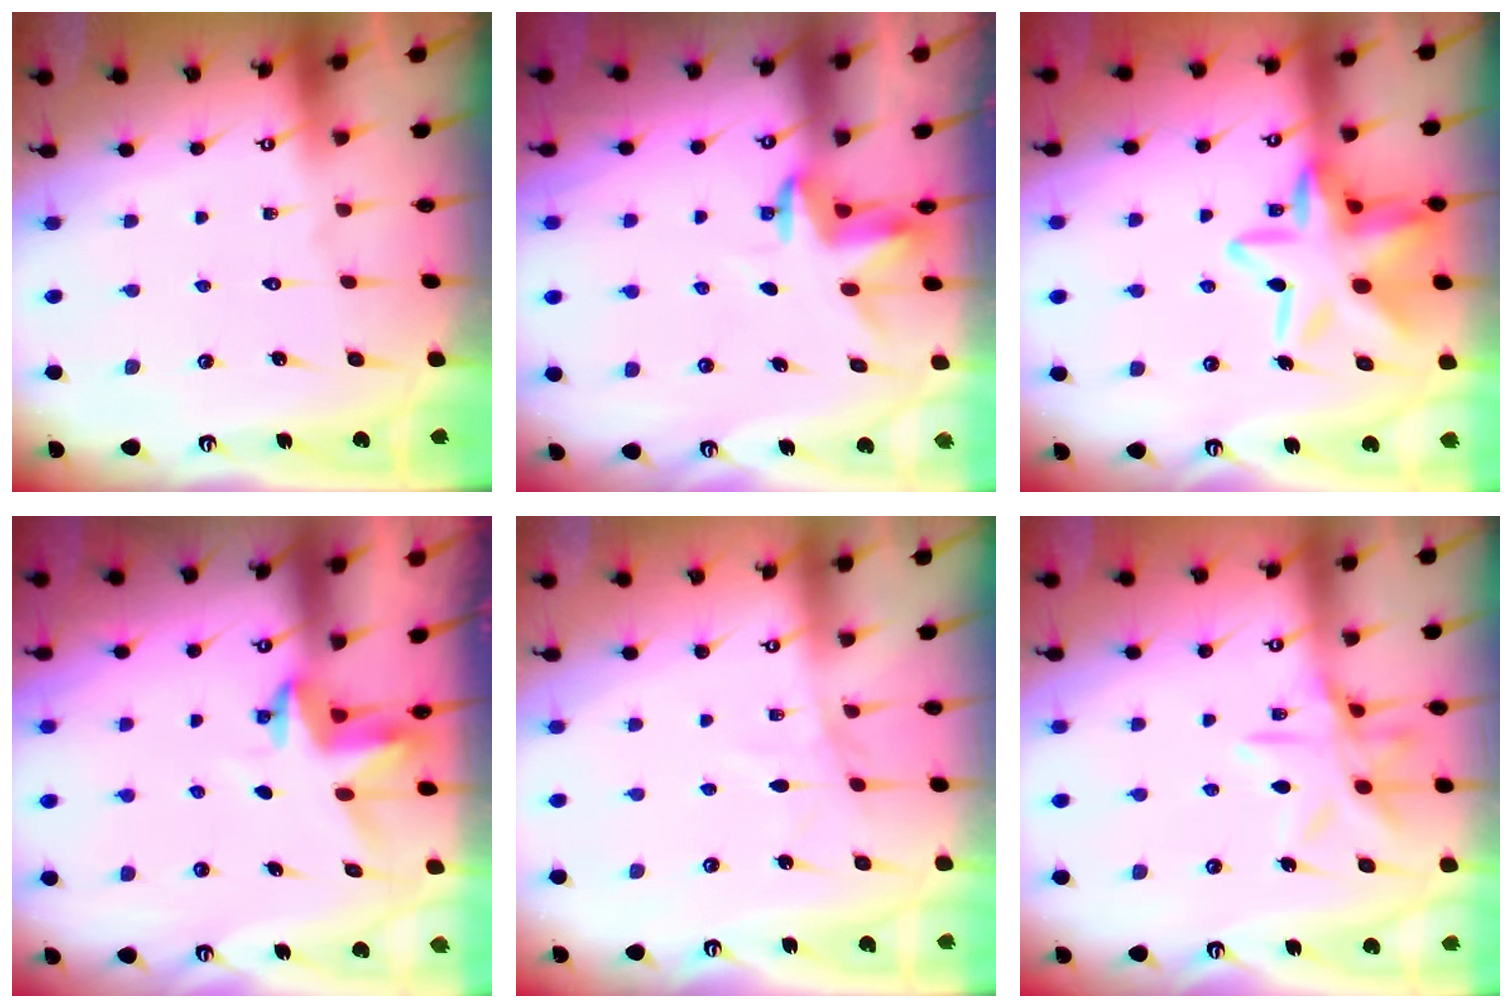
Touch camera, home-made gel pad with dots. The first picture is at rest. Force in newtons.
{"total": 3.7, "press": 3.7, "slide": 0.2}
{"total": 18.7, "press": 18.7, "slide": 1.6}
{"total": 3.4, "press": 3.4, "slide": 0.3}
{"total": 2.9, "press": 2.9, "slide": 0.4}
{"total": 12.1, "press": 12.0, "slide": 0.9}